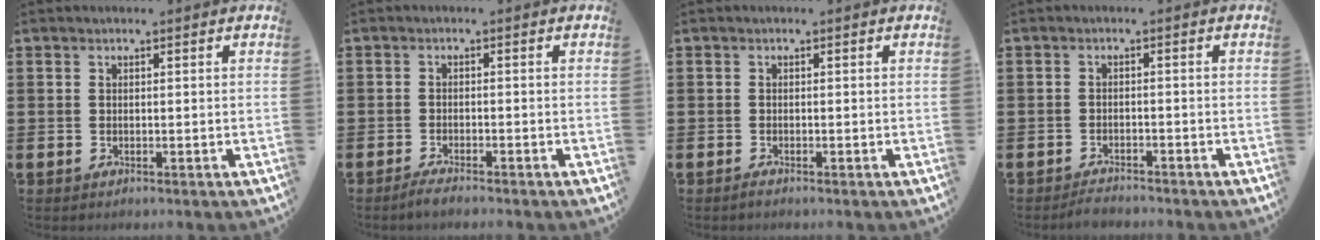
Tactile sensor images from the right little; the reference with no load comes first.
{"total": 1.6, "force": [-1.3, 0.0, 0.8], "torque": [-0.014, 0.001, -0.026]}
{"total": 0.6, "force": [-0.4, 0.1, 0.5], "torque": [-0.008, -0.002, -0.007]}
{"total": 1.5, "force": [-1.5, 0.1, 0.0], "torque": [-0.006, 0.003, -0.031]}